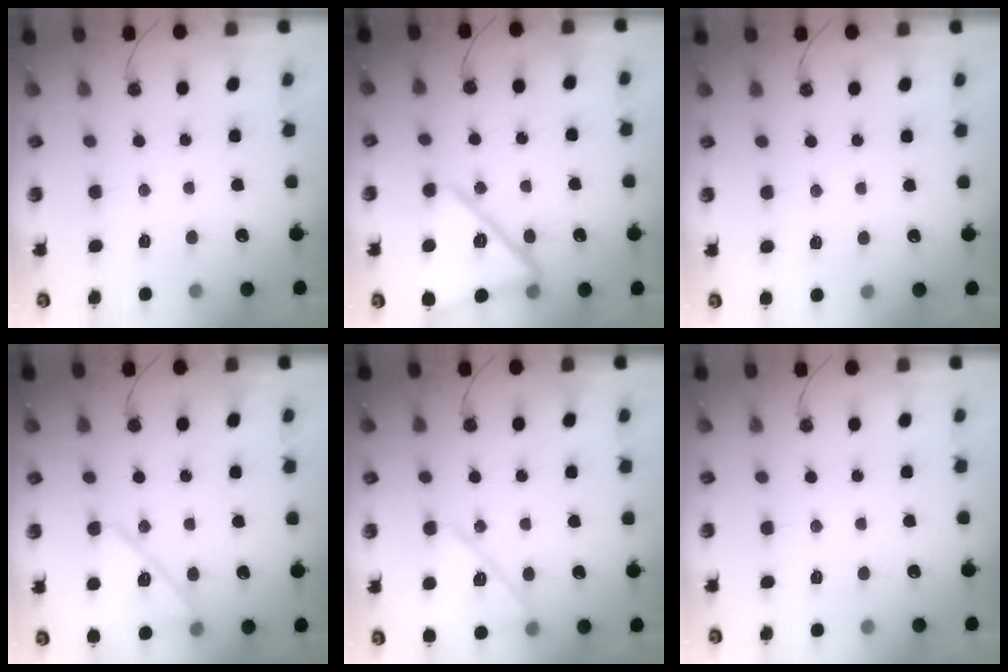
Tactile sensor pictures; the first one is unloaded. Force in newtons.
{"total": 17.2, "press": 16.9, "slide": 2.8}
{"total": 2.1, "press": 0.8, "slide": 2.0}
{"total": 13.3, "press": 13.3, "slide": 0.5}
{"total": 12.6, "press": 12.4, "slide": 2.3}
{"total": 0.0}